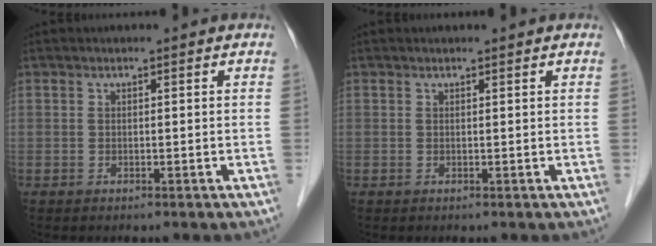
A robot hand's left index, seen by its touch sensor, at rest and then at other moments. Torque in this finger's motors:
{"motor_torque": [0.15, -0.14, -0.02, -0.04]}